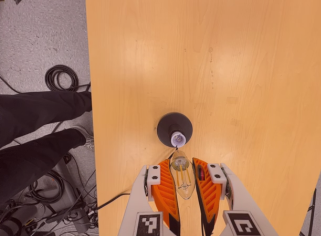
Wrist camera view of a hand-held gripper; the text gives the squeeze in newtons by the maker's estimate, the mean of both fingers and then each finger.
{"total": 21.6, "left": 24.6, "right": 18.7}